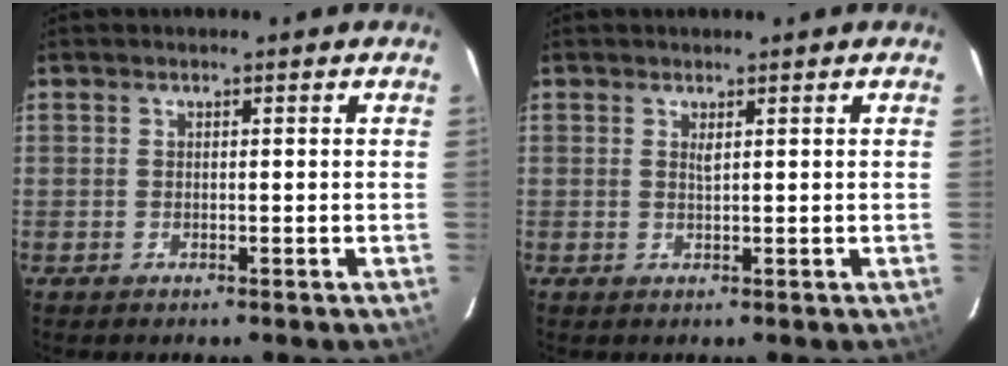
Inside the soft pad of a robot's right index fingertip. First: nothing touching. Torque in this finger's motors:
{"motor_torque": [0.22, -0.03, 0.15, 0.04]}